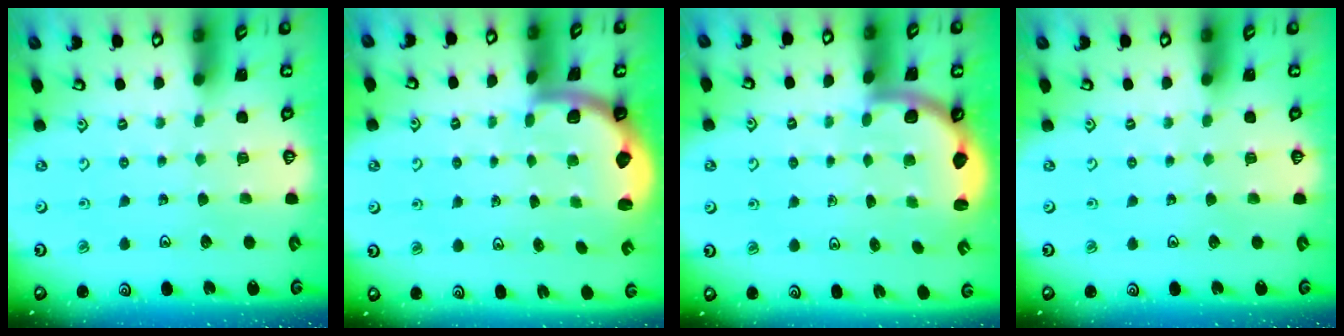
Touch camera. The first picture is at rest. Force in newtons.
{"total": 2.0, "press": 2.0, "slide": 0.5}
{"total": 2.6, "press": 2.5, "slide": 0.6}
{"total": 0.0}